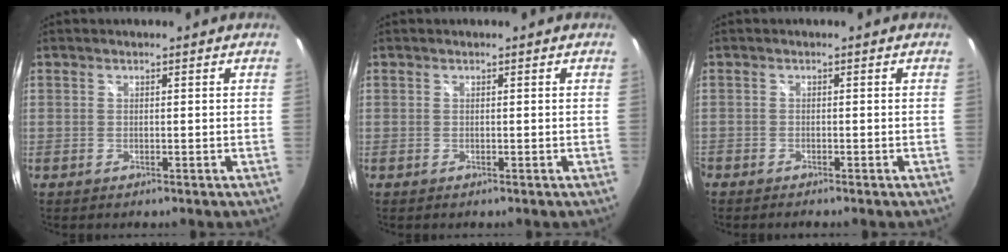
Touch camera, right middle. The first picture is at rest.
{"total": 0.0}
{"total": 1.5, "force": [-1.4, 0.1, 0.4], "torque": [-0.015, -0.009, -0.028]}